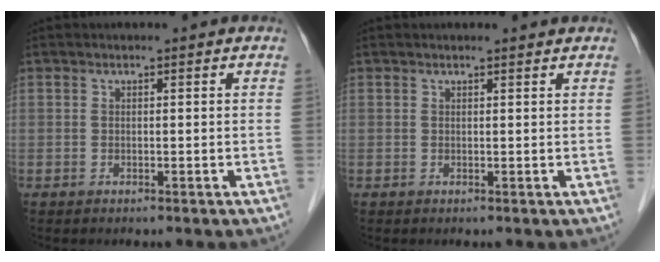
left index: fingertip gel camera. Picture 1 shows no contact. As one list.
[{"total": 1.1, "force": [1.1, 0.0, 0.1], "torque": [-0.009, 0.001, 0.014]}]